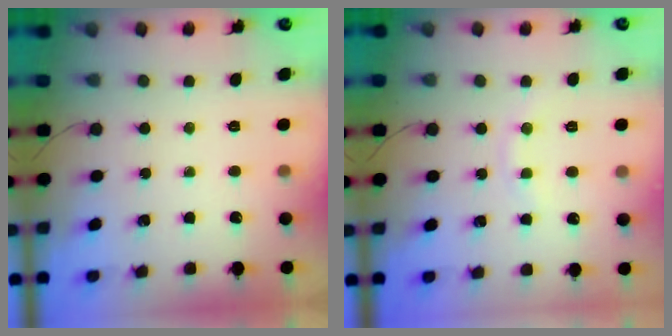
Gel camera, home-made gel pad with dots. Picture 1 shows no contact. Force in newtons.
{"total": 4.1, "press": 3.9, "slide": 1.3}